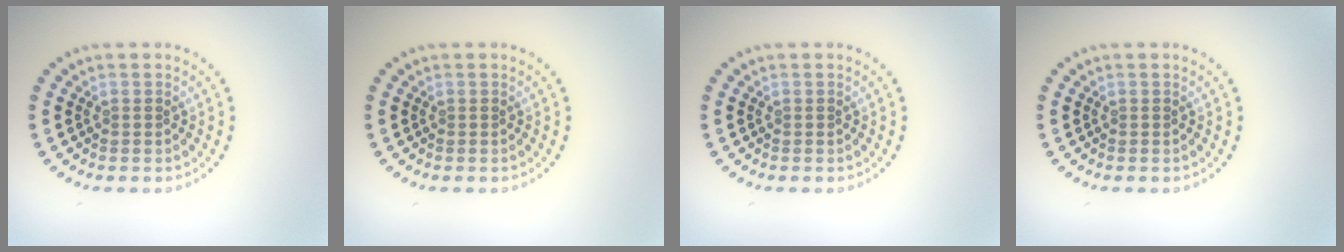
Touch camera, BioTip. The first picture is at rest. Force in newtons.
{"total": 0.0}
{"total": 0.0}
{"total": 0.0}